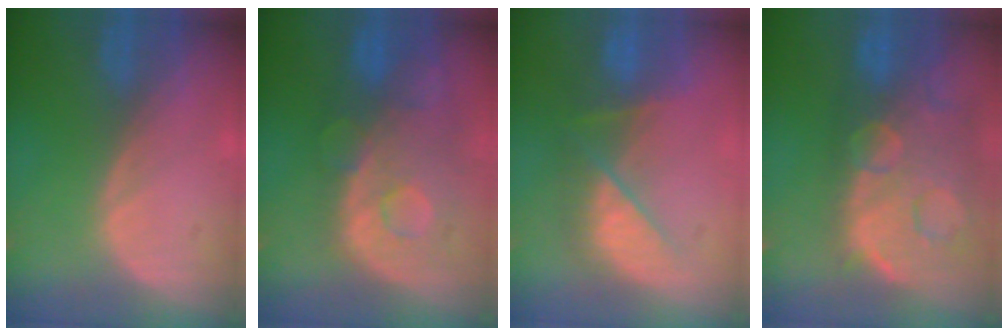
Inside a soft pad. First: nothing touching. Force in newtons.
{"total": 10.8, "press": 9.5, "slide": 5.1}
{"total": 7.6, "press": 7.3, "slide": 2.0}
{"total": 14.5, "press": 11.7, "slide": 8.4}